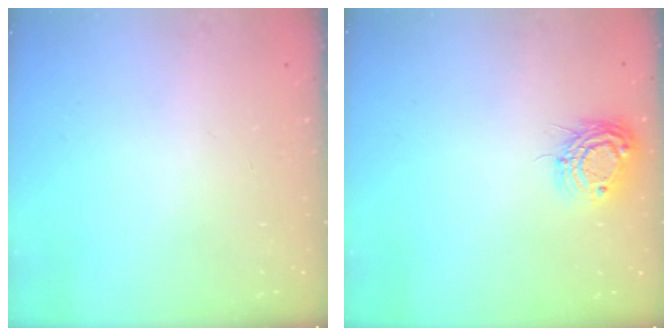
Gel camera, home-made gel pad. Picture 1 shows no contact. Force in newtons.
{"total": 9.8, "press": 9.7, "slide": 0.8}